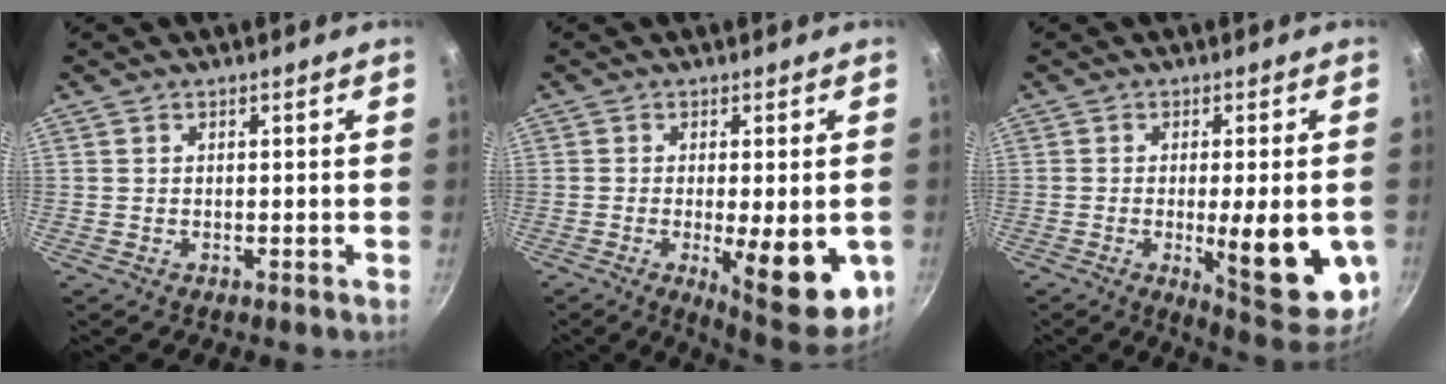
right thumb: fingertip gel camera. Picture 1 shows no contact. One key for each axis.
{"total": 13.9, "fx": -3.1, "fy": 4.5, "fz": 12.8, "tx": -0.152, "ty": -0.006, "tz": -0.031}
{"total": 15.7, "fx": -3.0, "fy": 4.5, "fz": 14.8, "tx": -0.167, "ty": -0.006, "tz": -0.030}